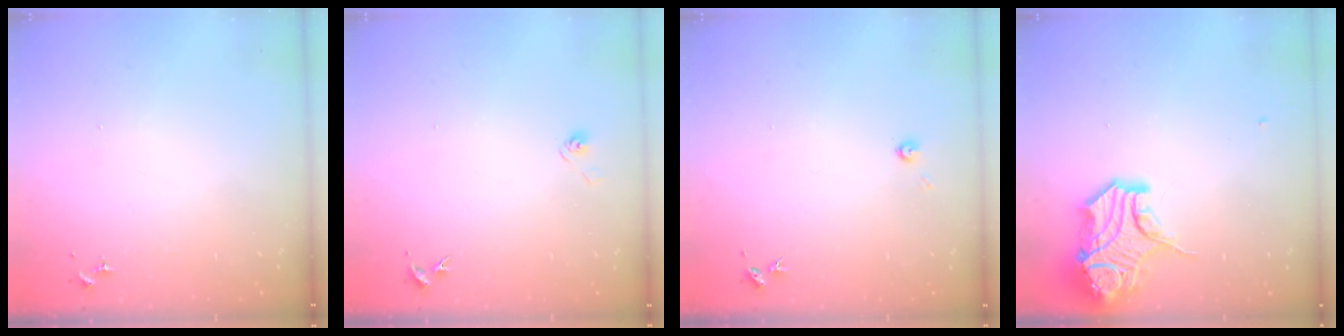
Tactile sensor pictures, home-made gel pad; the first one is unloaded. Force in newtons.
{"total": 2.9, "press": 2.5, "slide": 1.5}
{"total": 3.5, "press": 3.5, "slide": 0.2}
{"total": 15.8, "press": 15.6, "slide": 2.2}